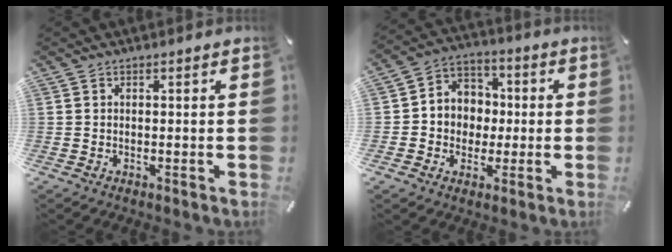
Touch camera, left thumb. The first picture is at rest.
{"total": 8.0, "force": [-1.6, 7.7, 1.3], "torque": [-0.030, 0.020, -0.027]}